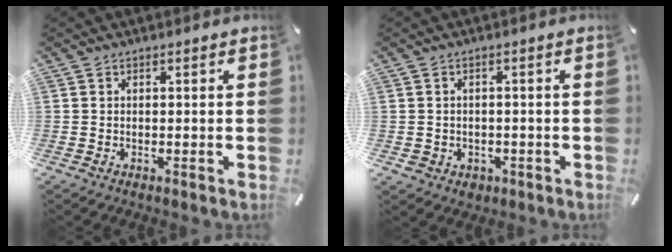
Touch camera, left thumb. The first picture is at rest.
{"total": 2.9, "force": [-0.6, 2.7, 0.7], "torque": [-0.015, 0.003, -0.012]}